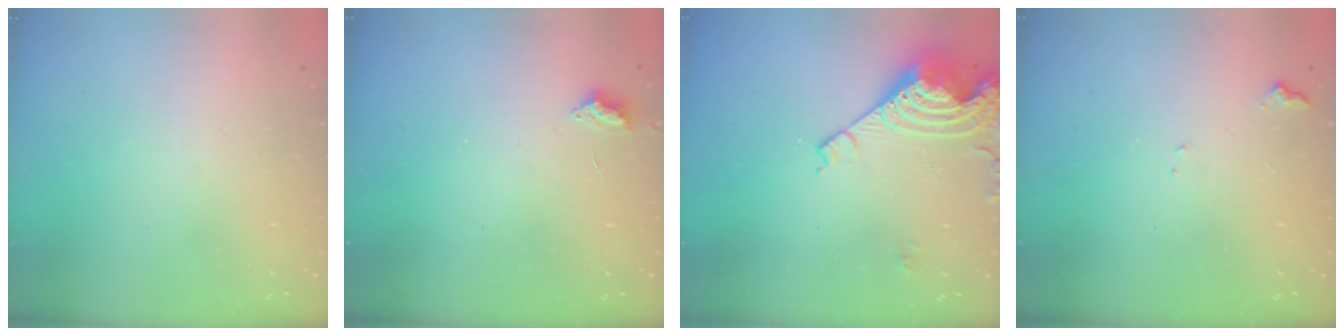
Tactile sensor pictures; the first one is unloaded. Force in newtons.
{"total": 2.7, "press": 2.6, "slide": 0.5}
{"total": 12.9, "press": 12.8, "slide": 1.4}
{"total": 6.1, "press": 6.0, "slide": 1.0}